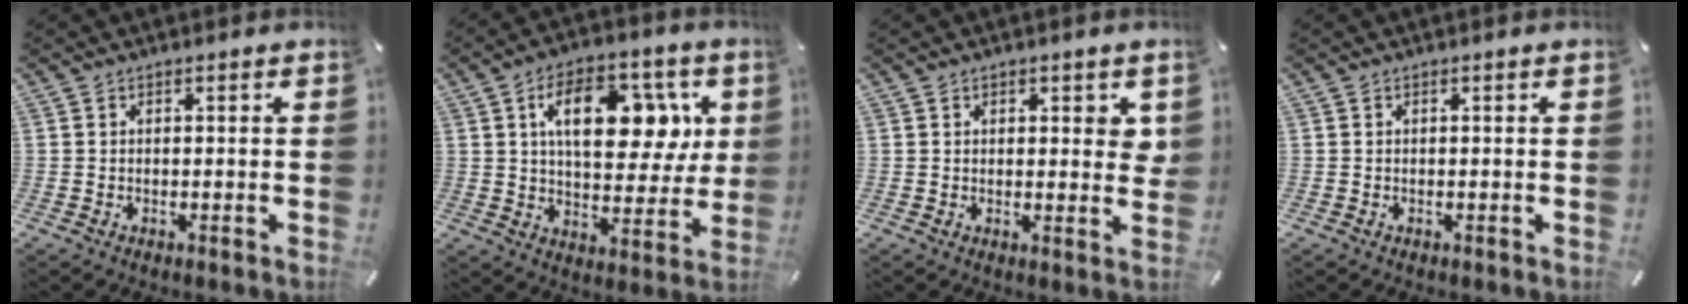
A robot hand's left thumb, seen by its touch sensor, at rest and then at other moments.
{"total": 17.6, "force": [5.5, 10.3, 13.1], "torque": [-0.194, 0.002, 0.091]}
{"total": 3.0, "force": [1.3, 1.7, 2.2], "torque": [-0.019, -0.005, 0.017]}
{"total": 0.0}